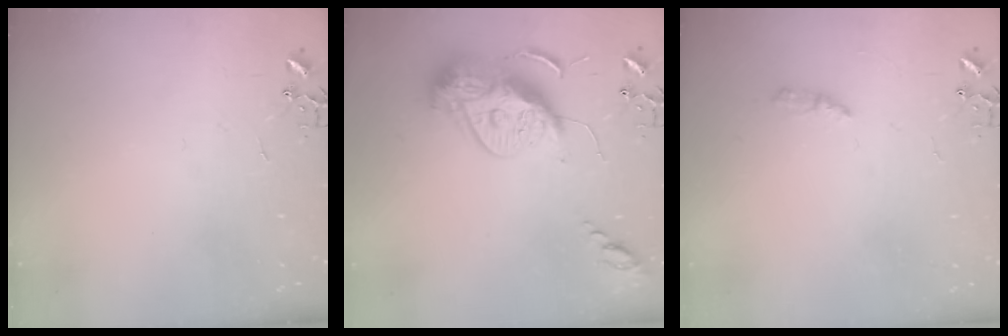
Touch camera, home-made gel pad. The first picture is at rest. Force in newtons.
{"total": 16.1, "press": 16.0, "slide": 1.6}
{"total": 4.2, "press": 4.2, "slide": 0.5}